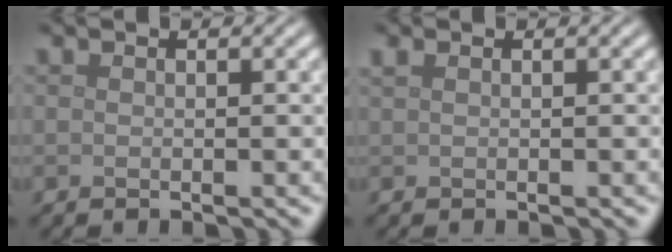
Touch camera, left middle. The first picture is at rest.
{"total": 0.7, "force": [0.5, 0.2, 0.4], "torque": [-0.009, 0.006, 0.010]}